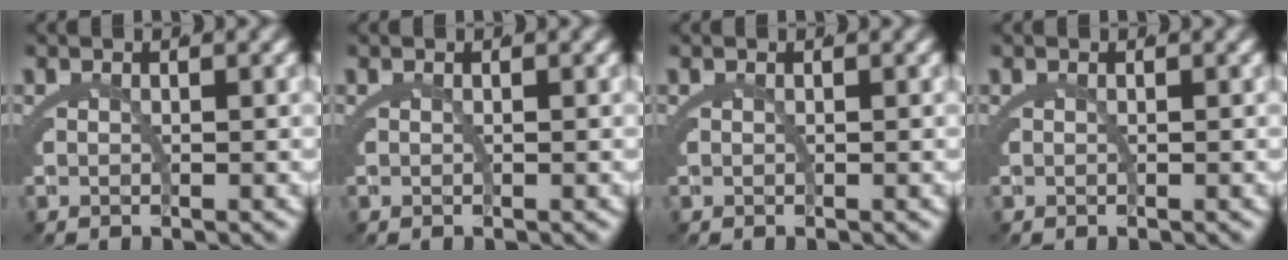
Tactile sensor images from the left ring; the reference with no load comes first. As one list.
[{"total": 0.0}, {"total": 0.0}, {"total": 0.0}]